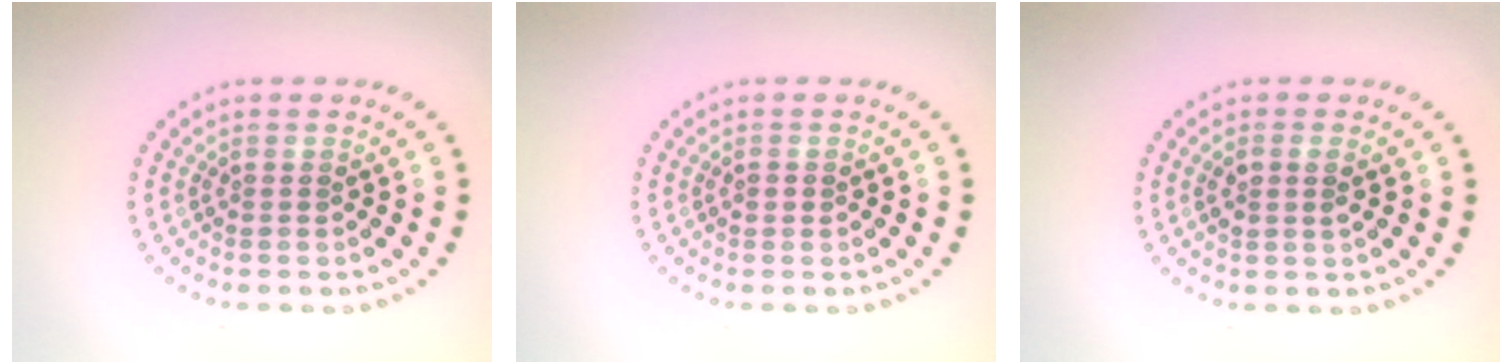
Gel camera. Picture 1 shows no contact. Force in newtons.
{"total": 0.9, "press": 0.9, "slide": 0.2}
{"total": 1.4, "press": 1.3, "slide": 0.5}